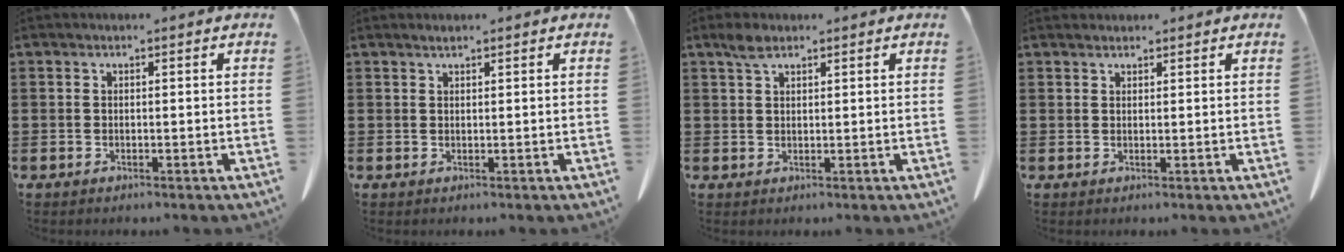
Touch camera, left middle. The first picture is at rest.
{"total": 1.0, "force": [0.9, 0.1, 0.5], "torque": [-0.012, -0.001, 0.017]}
{"total": 2.5, "force": [1.8, 1.2, 1.3], "torque": [-0.032, 0.002, 0.035]}
{"total": 1.4, "force": [1.3, 0.3, 0.2], "torque": [-0.007, -0.001, 0.028]}